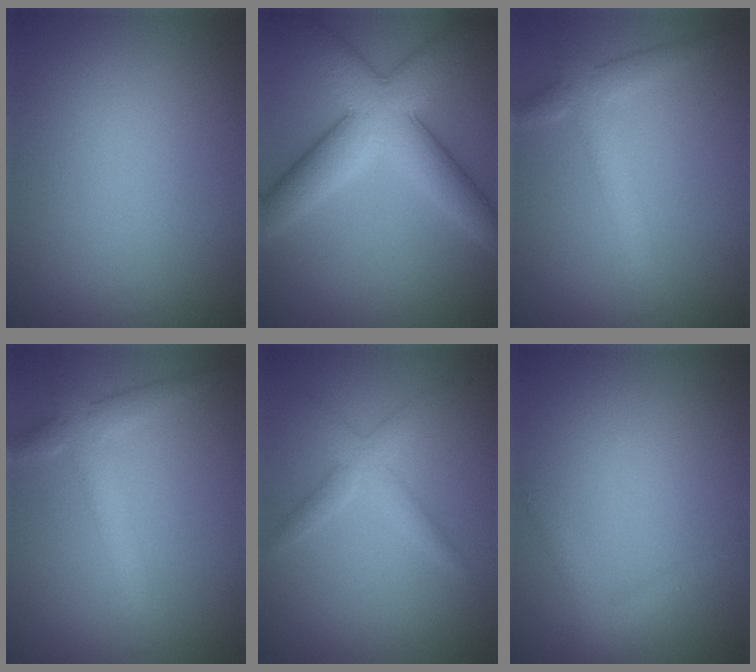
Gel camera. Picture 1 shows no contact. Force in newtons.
{"total": 7.7, "press": 7.7, "slide": 0.1}
{"total": 3.1, "press": 3.1, "slide": 0.2}
{"total": 3.1, "press": 3.1, "slide": 0.2}
{"total": 2.3, "press": 2.3, "slide": 0.0}
{"total": 1.9, "press": 1.9, "slide": 0.2}